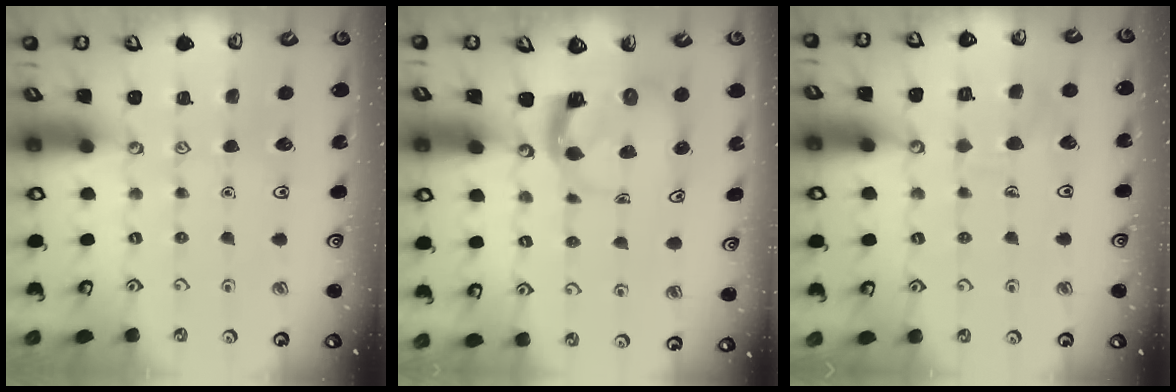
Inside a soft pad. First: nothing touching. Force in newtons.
{"total": 3.7, "press": 3.6, "slide": 0.7}
{"total": 7.3, "press": 7.3, "slide": 0.7}